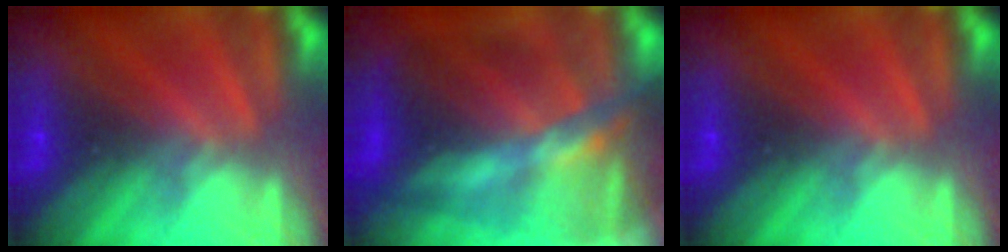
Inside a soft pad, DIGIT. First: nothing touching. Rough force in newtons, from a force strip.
{"total": 11.7}
{"total": 0.0}